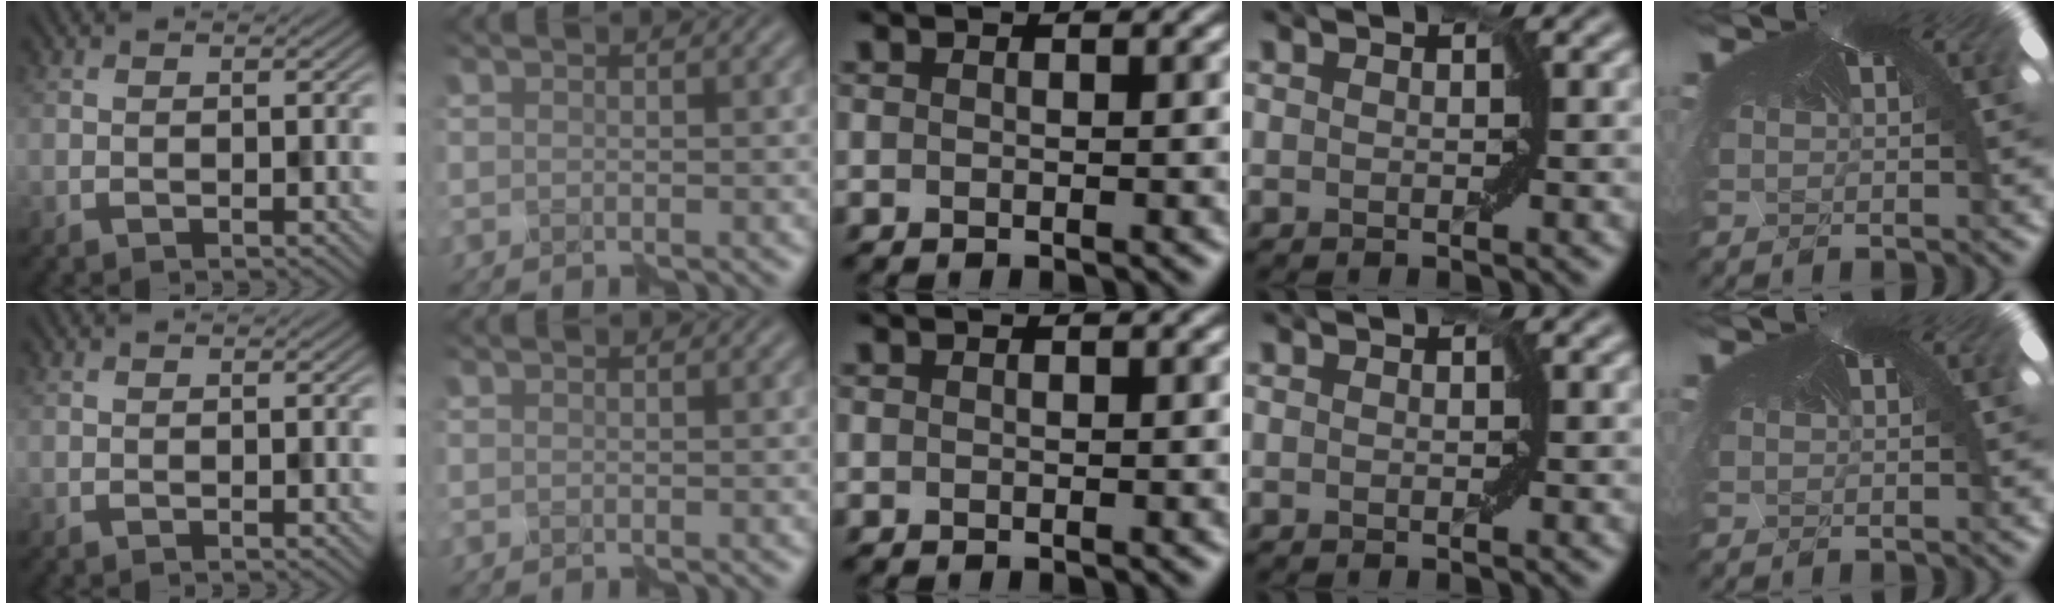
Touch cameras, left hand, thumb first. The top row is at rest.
{}